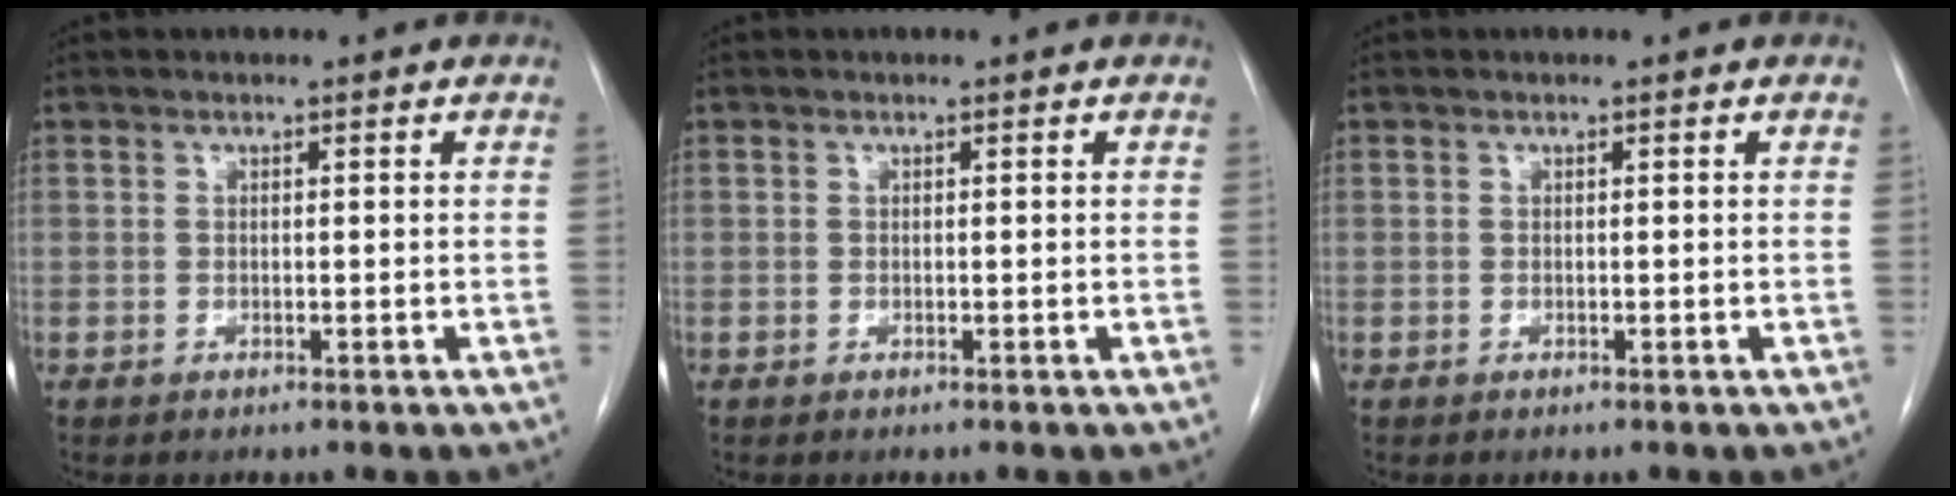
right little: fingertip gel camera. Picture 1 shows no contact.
{"total": 0.0}
{"total": 0.0}